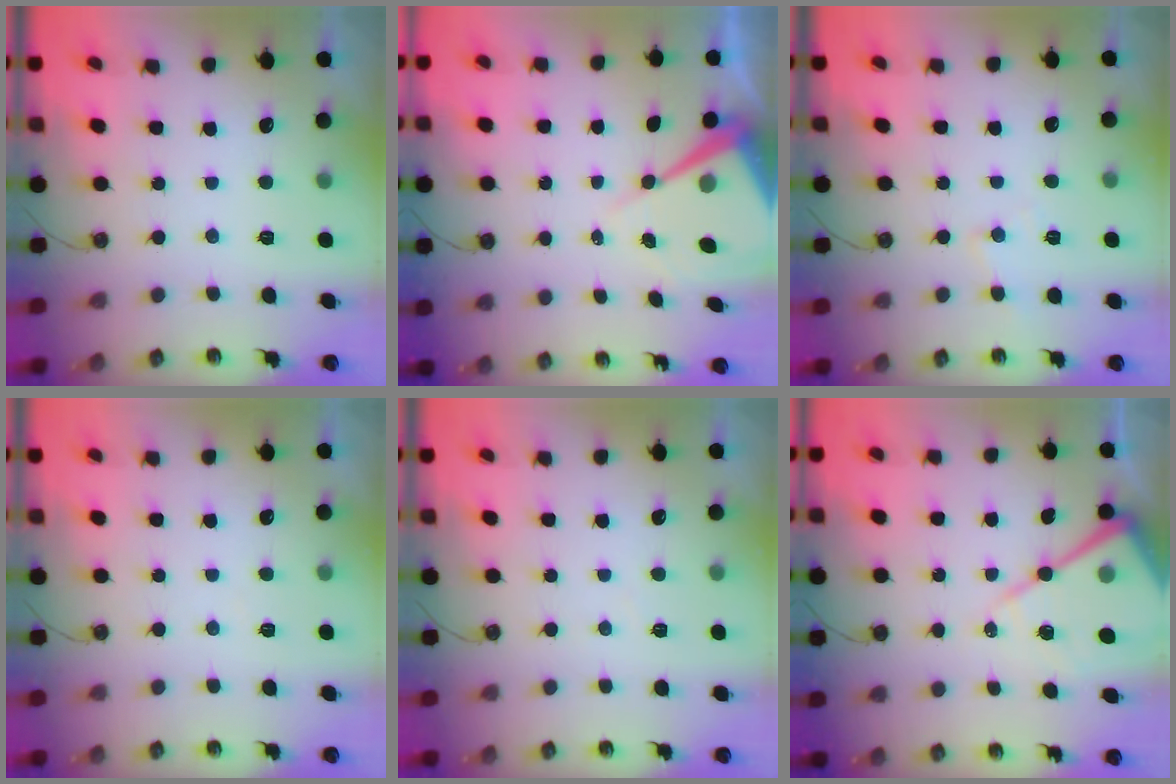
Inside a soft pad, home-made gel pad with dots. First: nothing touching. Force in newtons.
{"total": 10.9, "press": 10.9, "slide": 0.8}
{"total": 6.0, "press": 6.0, "slide": 0.7}
{"total": 3.3, "press": 3.3, "slide": 0.5}
{"total": 2.8, "press": 2.7, "slide": 0.5}
{"total": 15.2, "press": 15.1, "slide": 1.3}